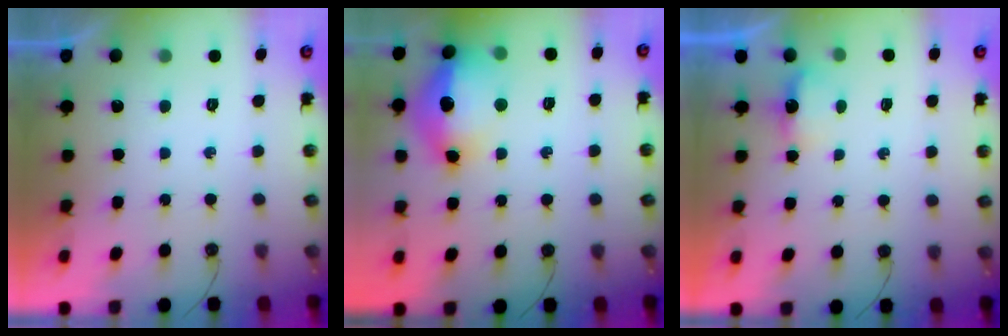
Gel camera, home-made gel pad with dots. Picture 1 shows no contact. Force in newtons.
{"total": 17.5, "press": 17.4, "slide": 1.7}
{"total": 3.2, "press": 3.2, "slide": 0.5}